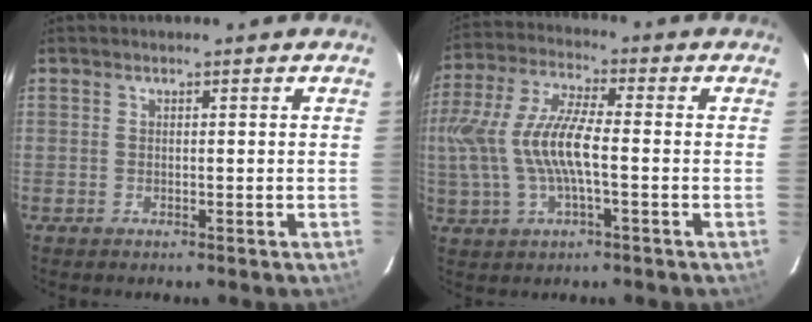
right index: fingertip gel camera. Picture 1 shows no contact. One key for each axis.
{"total": 13.0, "fx": -1.3, "fy": 4.0, "fz": 12.3, "tx": -0.253, "ty": 0.004, "tz": -0.023}